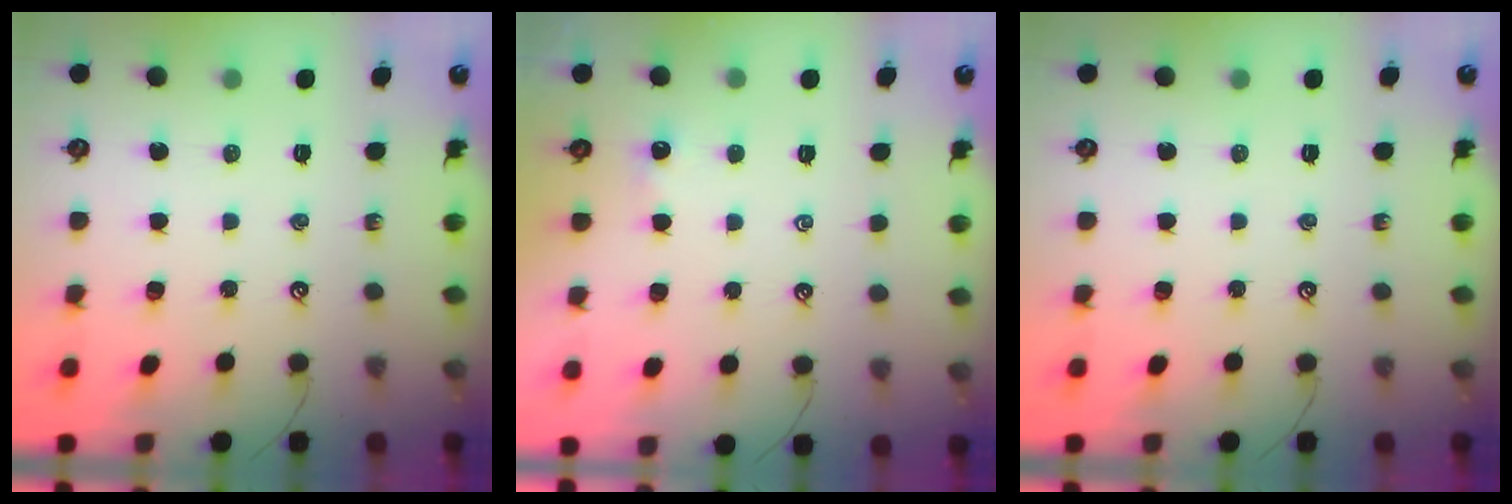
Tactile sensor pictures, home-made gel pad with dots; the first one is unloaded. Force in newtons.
{"total": 2.1, "press": 2.1, "slide": 0.2}
{"total": 0.0}